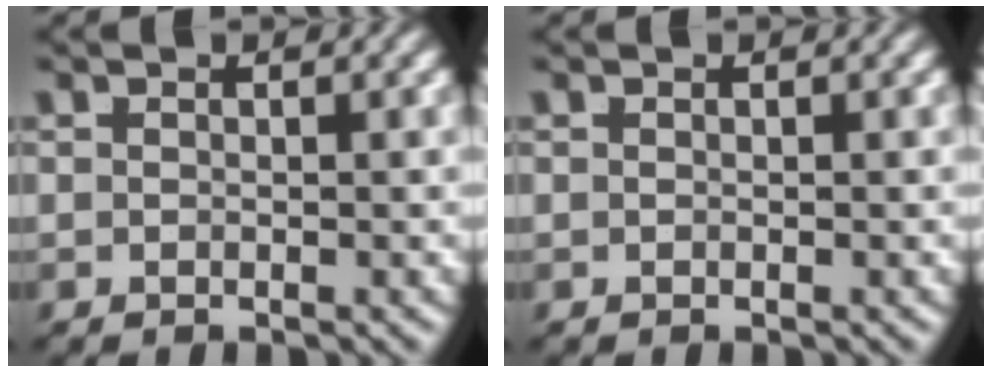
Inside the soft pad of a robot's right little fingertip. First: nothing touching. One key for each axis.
{"total": 0.0}